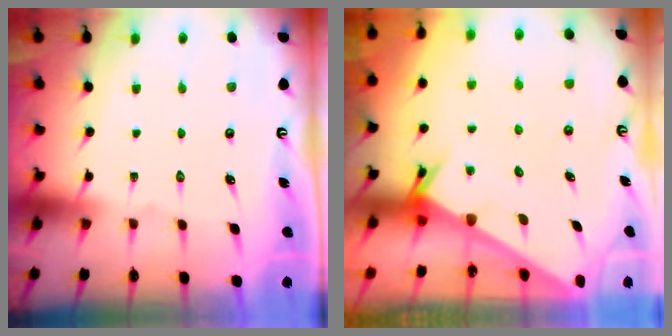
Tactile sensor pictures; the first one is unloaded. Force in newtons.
{"total": 2.4, "press": 2.4, "slide": 0.1}